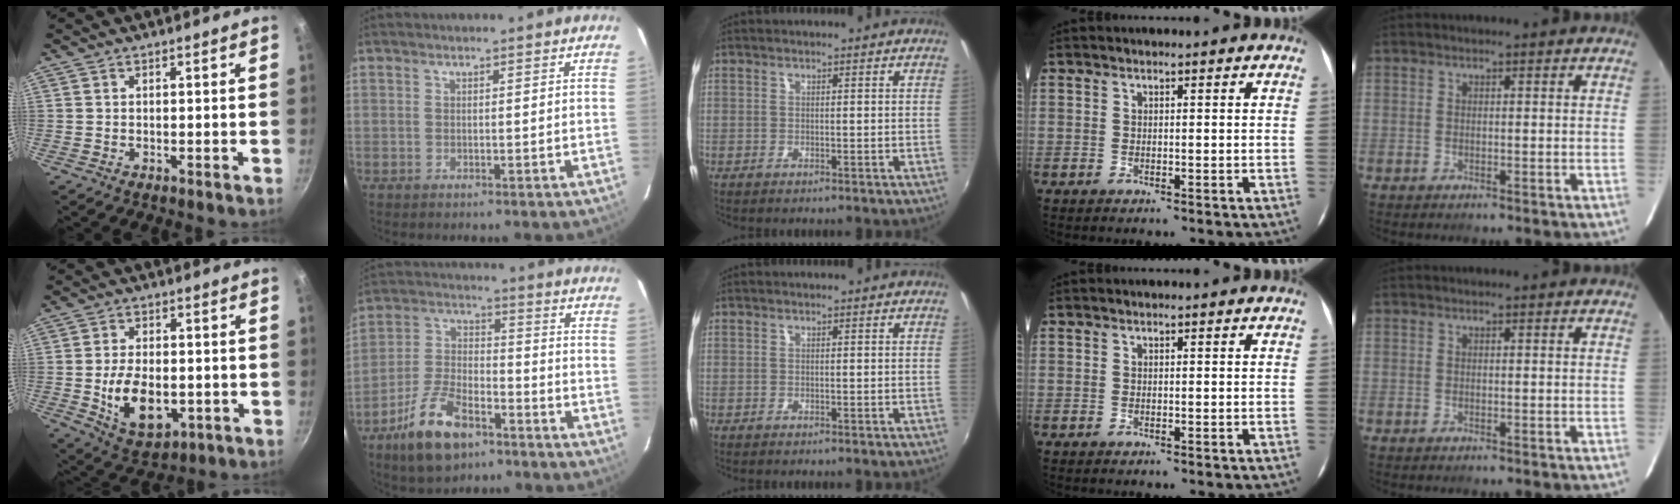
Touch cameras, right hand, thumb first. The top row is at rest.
{"thumb": {"total": 12.1, "force": [-2.0, 7.3, 9.4], "torque": [-0.147, -0.003, -0.019]}, "index": {"total": 13.3, "force": [-8.4, 6.2, 8.1], "torque": [-0.178, 0.003, -0.151]}}